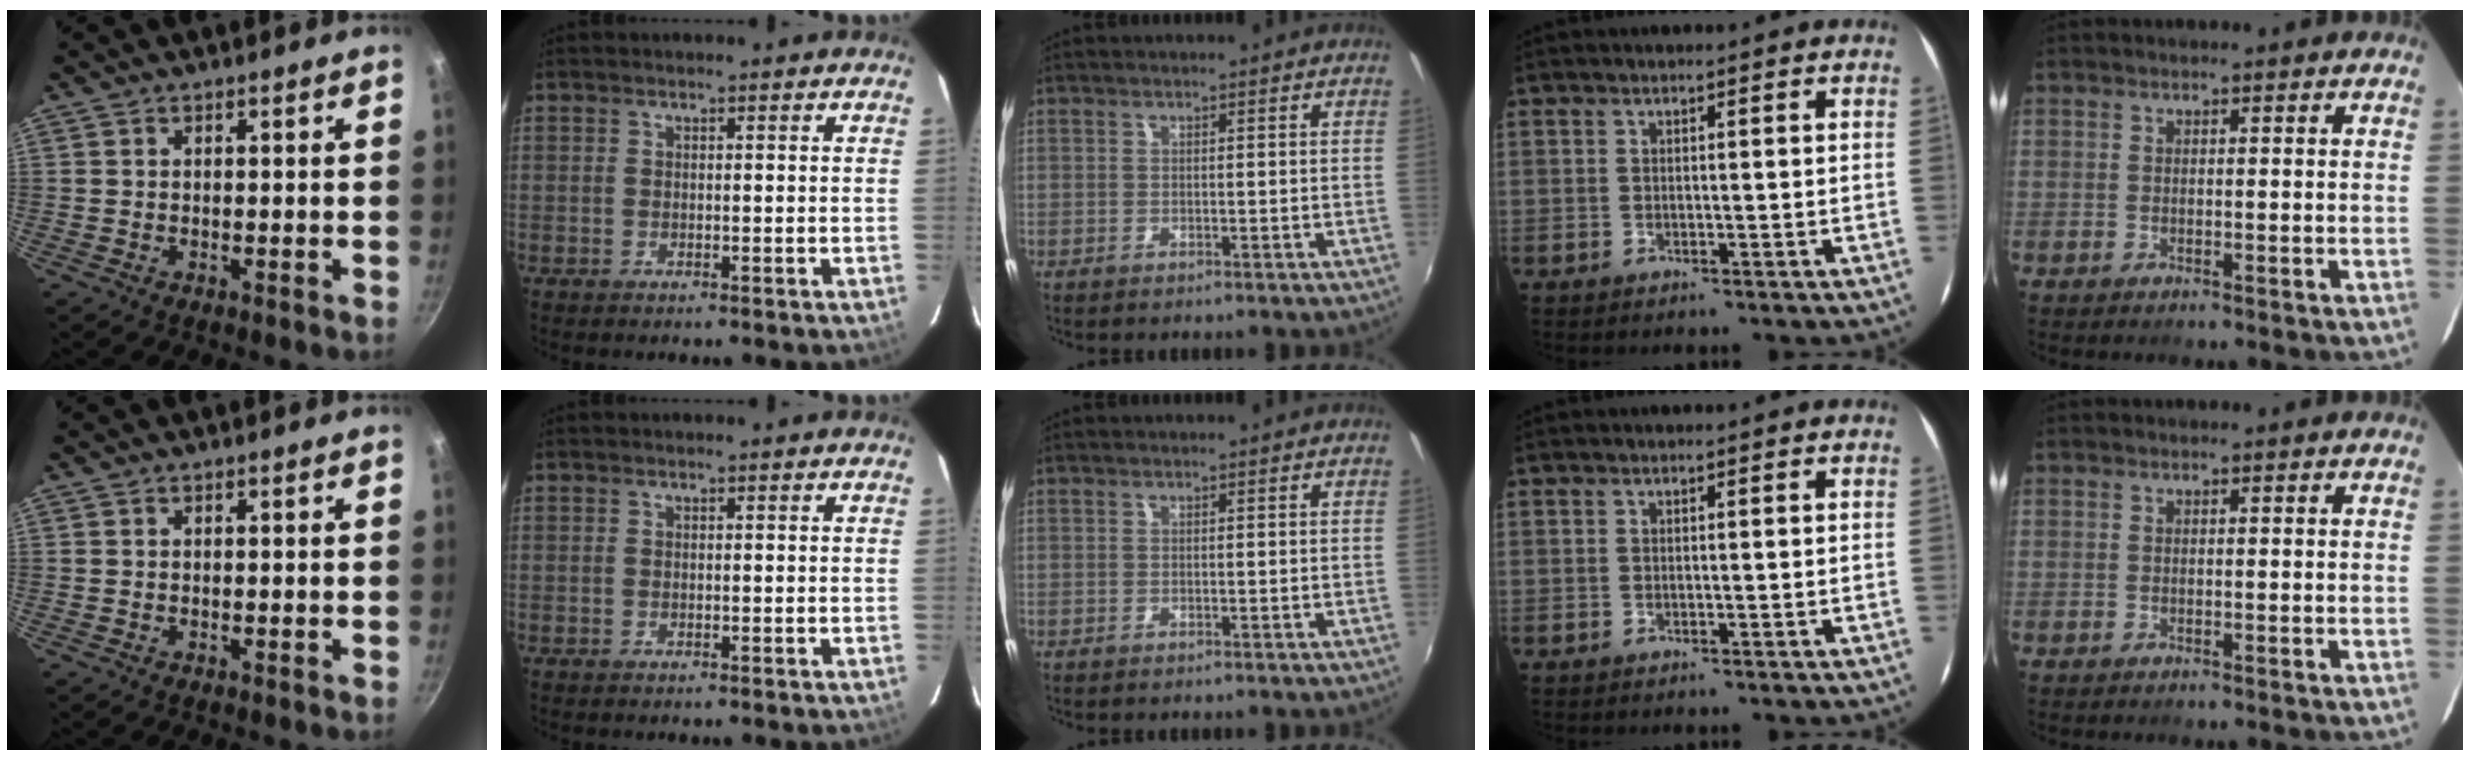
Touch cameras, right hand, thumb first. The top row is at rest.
{}